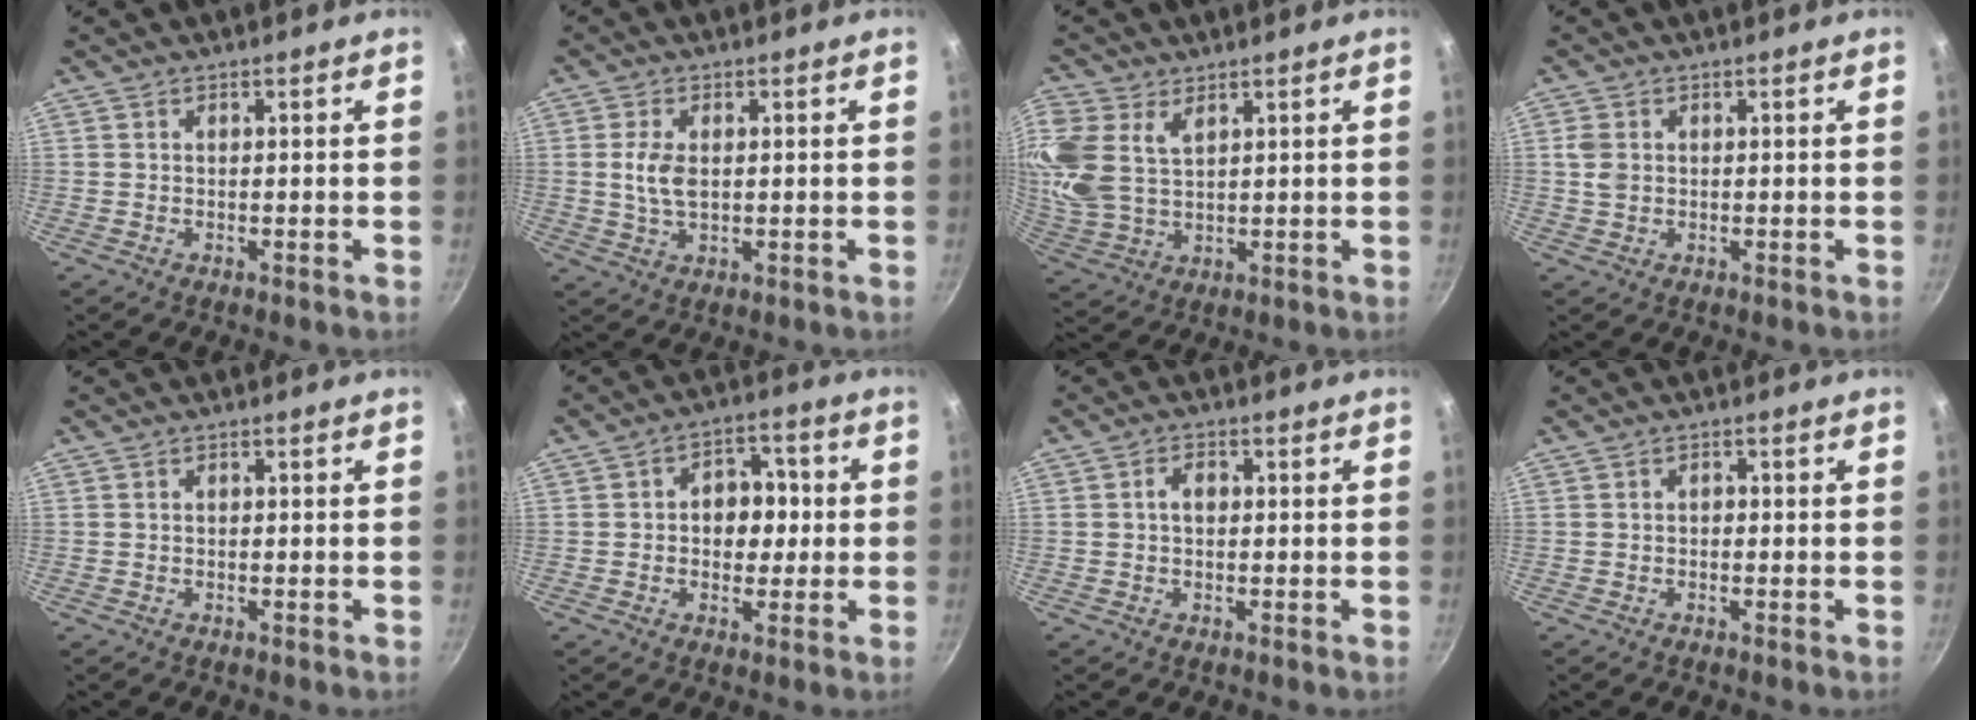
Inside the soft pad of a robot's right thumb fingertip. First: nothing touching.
{"total": 7.2, "force": [0.5, 4.3, 5.7], "torque": [-0.108, 0.000, 0.008]}
{"total": 13.1, "force": [5.3, 8.5, 8.3], "torque": [-0.195, -0.002, 0.117]}
{"total": 3.1, "force": [0.5, 2.4, 1.9], "torque": [-0.034, 0.000, 0.008]}
{"total": 0.5, "force": [0.0, 0.4, 0.3], "torque": [-0.003, 0.004, 0.001]}
{"total": 8.5, "force": [0.3, 6.4, 5.5], "torque": [-0.030, 0.014, -0.004]}
{"total": 2.9, "force": [0.2, 2.0, 2.1], "torque": [-0.025, 0.011, 0.001]}
{"total": 1.2, "force": [-0.2, 0.9, 0.7], "torque": [-0.010, 0.006, -0.004]}